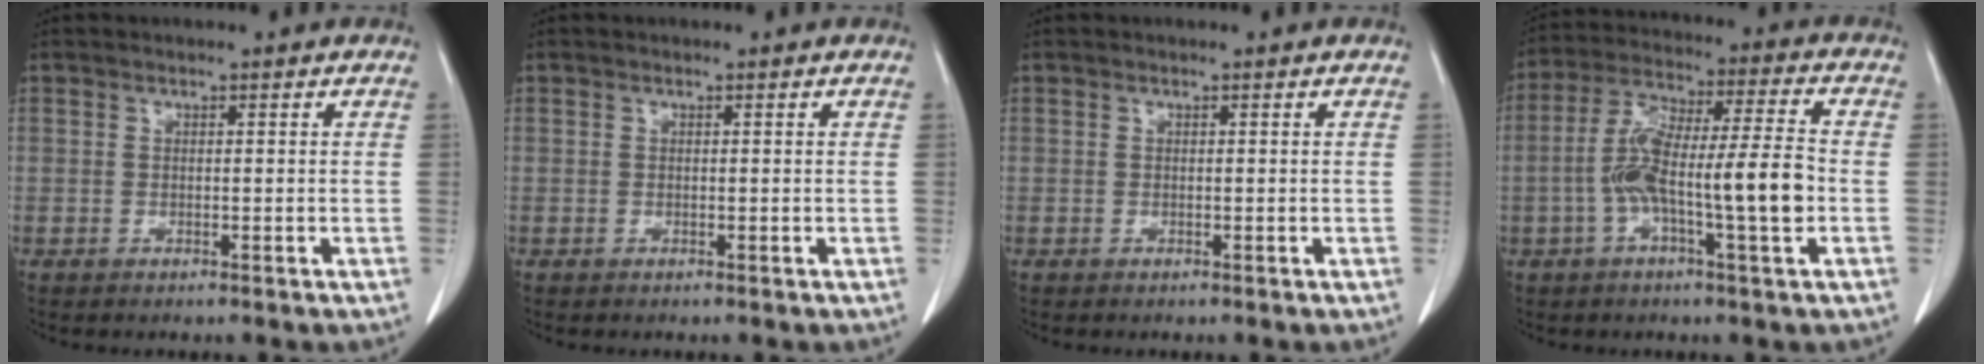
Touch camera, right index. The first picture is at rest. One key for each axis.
{"total": 0.0}
{"total": 0.0}
{"total": 13.3, "fx": -2.7, "fy": 1.3, "fz": 12.9, "tx": -0.240, "ty": 0.017, "tz": -0.052}